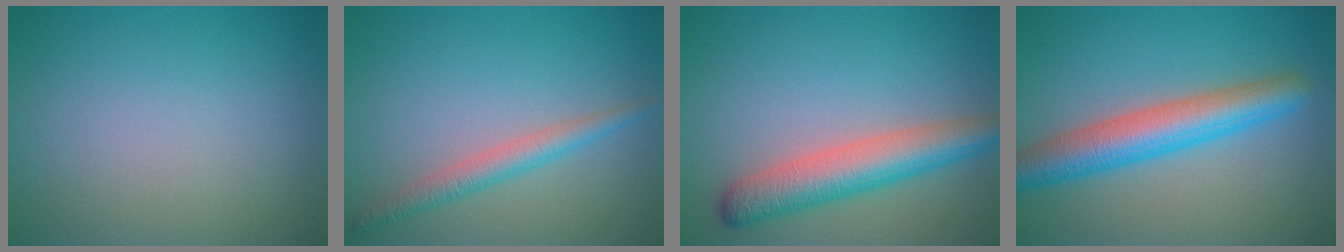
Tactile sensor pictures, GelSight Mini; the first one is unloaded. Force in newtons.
{"total": 2.5, "press": 2.5, "slide": 0.1}
{"total": 5.6, "press": 5.6, "slide": 0.2}
{"total": 6.1, "press": 6.1, "slide": 0.2}